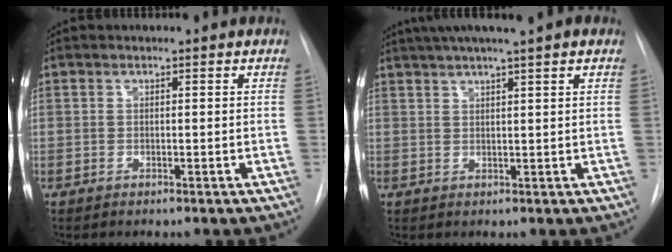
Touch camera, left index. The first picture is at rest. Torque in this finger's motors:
{"motor_torque": [0.81, -1.33, -0.04, 0.15]}